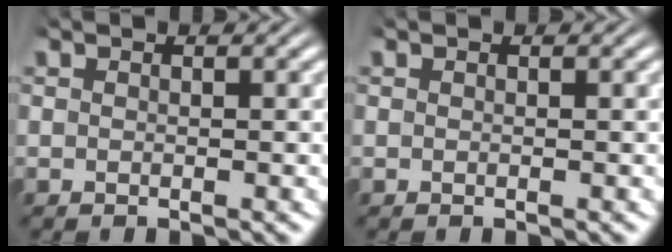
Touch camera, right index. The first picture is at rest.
{"total": 0.0}